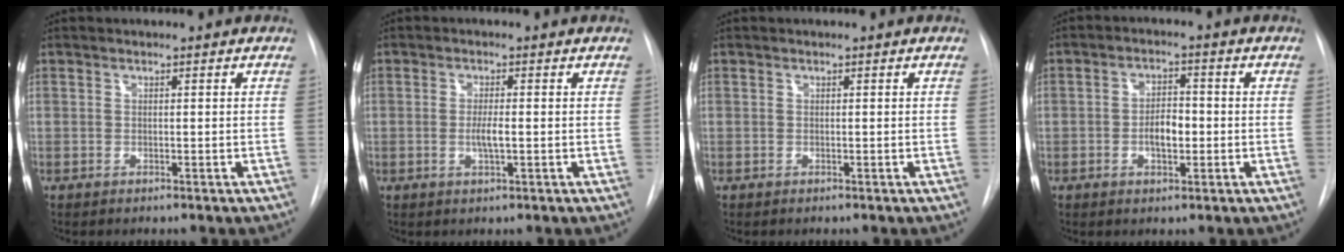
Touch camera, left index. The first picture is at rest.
{"total": 2.5, "force": [-0.4, 0.2, 2.4], "torque": [-0.048, -0.005, -0.007]}
{"total": 0.0}
{"total": 4.3, "force": [-1.0, 2.0, 3.7], "torque": [-0.065, 0.006, -0.017]}